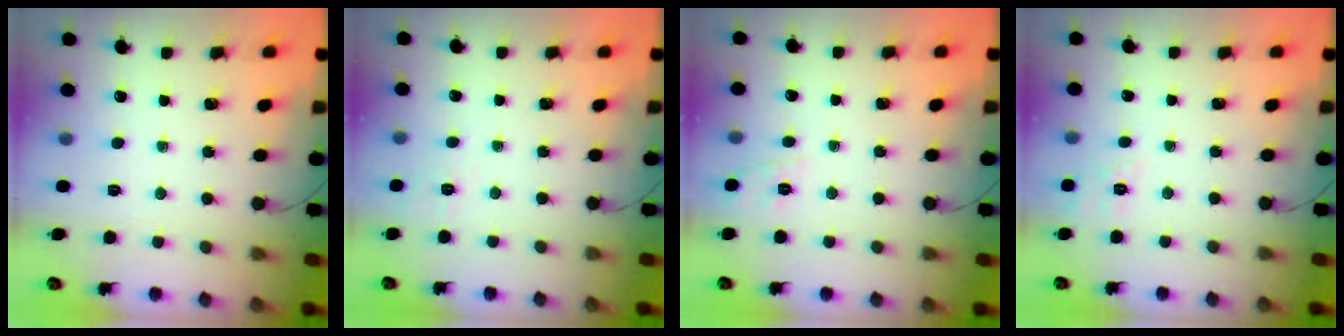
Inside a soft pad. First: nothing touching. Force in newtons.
{"total": 2.0, "press": 0.8, "slide": 1.9}
{"total": 1.8, "press": 0.5, "slide": 1.7}
{"total": 8.8, "press": 8.6, "slide": 1.8}